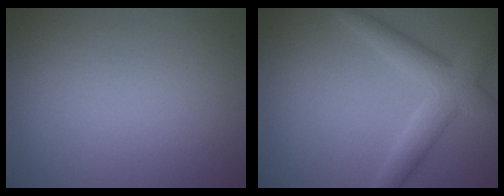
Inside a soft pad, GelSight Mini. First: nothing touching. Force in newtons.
{"total": 4.5, "press": 4.4, "slide": 0.4}